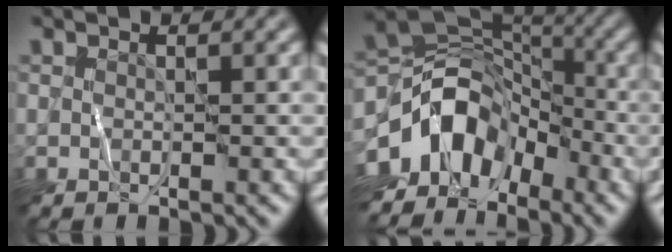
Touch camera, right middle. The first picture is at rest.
{"total": 9.4, "force": [-4.3, 6.5, 5.3], "torque": [-0.079, 0.006, -0.092]}